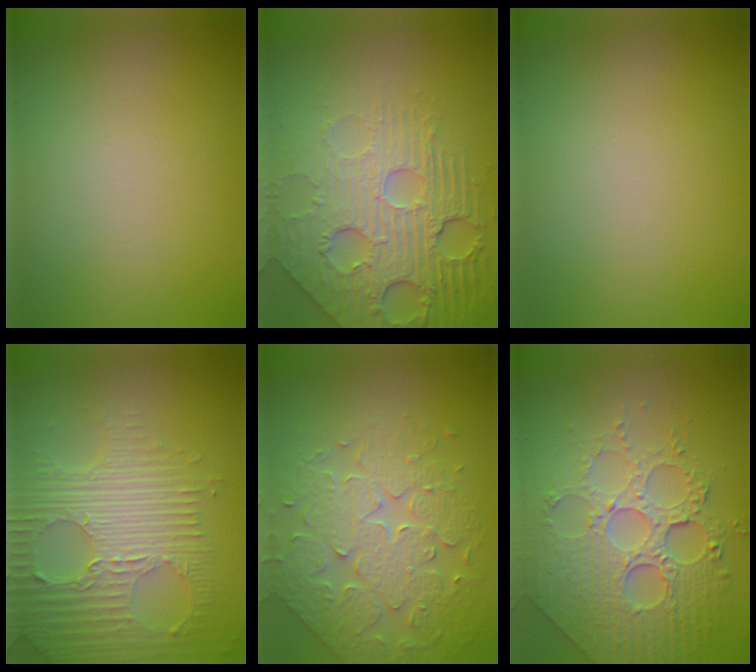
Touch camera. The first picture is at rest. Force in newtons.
{"total": 8.5, "press": 6.0, "slide": 6.1}
{"total": 0.0}
{"total": 7.4, "press": 5.1, "slide": 5.4}
{"total": 5.1, "press": 4.9, "slide": 1.3}
{"total": 7.9, "press": 6.0, "slide": 5.1}